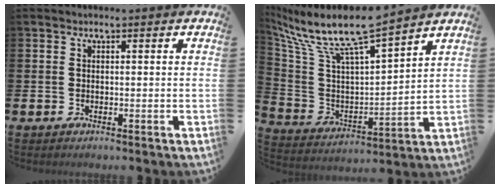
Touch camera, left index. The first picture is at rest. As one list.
[{"total": 9.8, "force": [8.7, 1.0, 4.5], "torque": [-0.129, -0.070, 0.143]}]